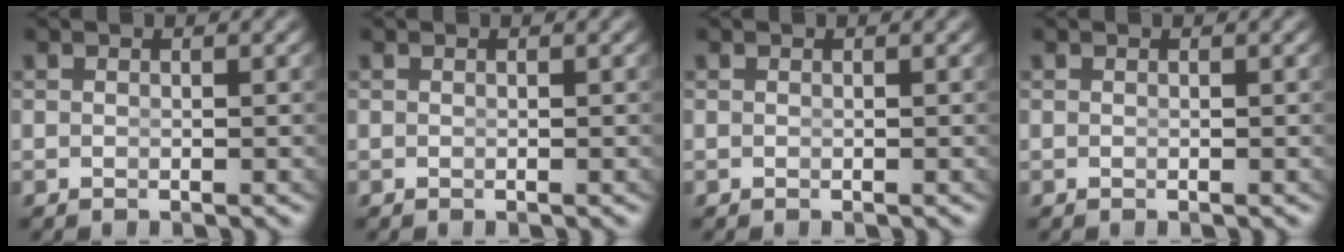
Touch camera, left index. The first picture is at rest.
{"total": 0.0}
{"total": 0.0}
{"total": 0.0}